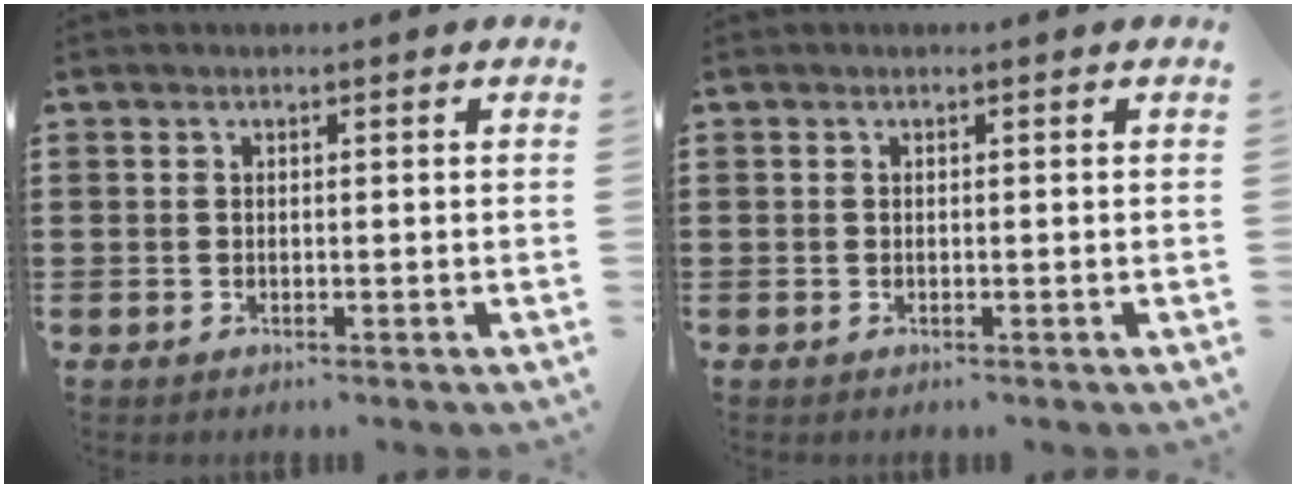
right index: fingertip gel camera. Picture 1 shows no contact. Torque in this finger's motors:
{"motor_torque": [0.02, 0.14, 0.01, -0.01]}